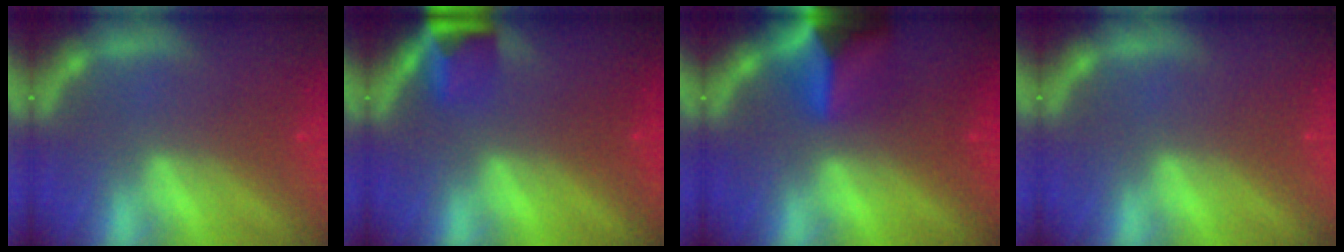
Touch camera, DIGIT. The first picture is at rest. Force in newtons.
{"total": 3.4}
{"total": 6.4}
{"total": 0.0}